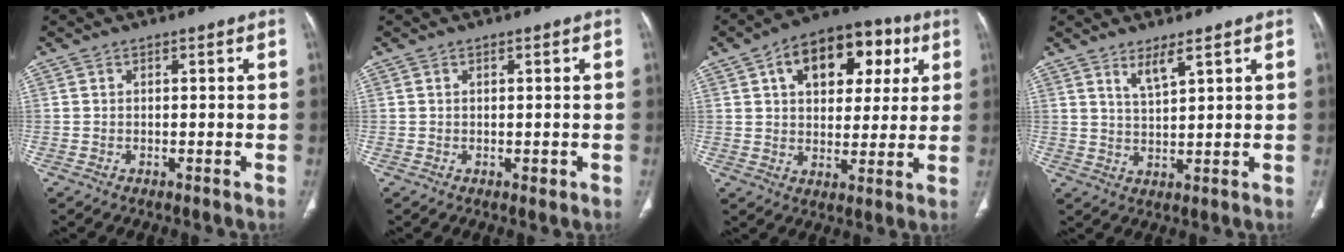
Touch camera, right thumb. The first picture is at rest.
{"total": 1.0, "force": [-0.1, 0.6, 0.8], "torque": [-0.007, -0.002, 0.002]}
{"total": 17.1, "force": [6.3, 10.5, 11.9], "torque": [-0.127, 0.008, 0.092]}
{"total": 4.1, "force": [2.7, 0.6, 3.0], "torque": [-0.060, -0.024, 0.057]}